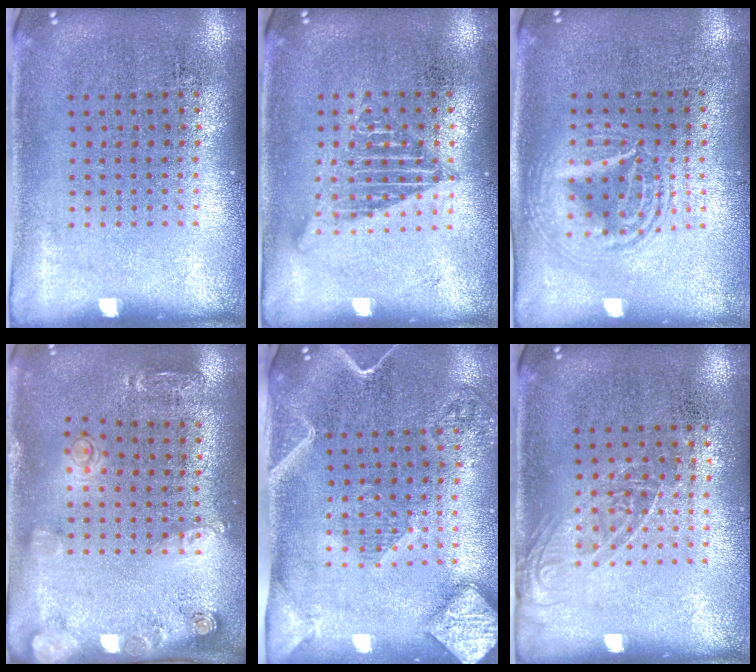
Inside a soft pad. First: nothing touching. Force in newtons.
{"total": 1.3, "press": 1.3, "slide": 0.1}
{"total": 2.2, "press": 2.2, "slide": 0.2}
{"total": 1.5, "press": 1.4, "slide": 0.7}
{"total": 2.6, "press": 2.1, "slide": 1.5}
{"total": 1.4, "press": 1.0, "slide": 0.9}